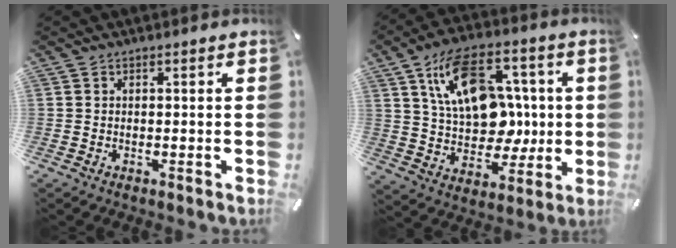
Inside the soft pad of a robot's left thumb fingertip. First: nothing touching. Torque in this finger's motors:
{"motor_torque": [2.51, 2.50, 1.51, -1.26, 0.22]}